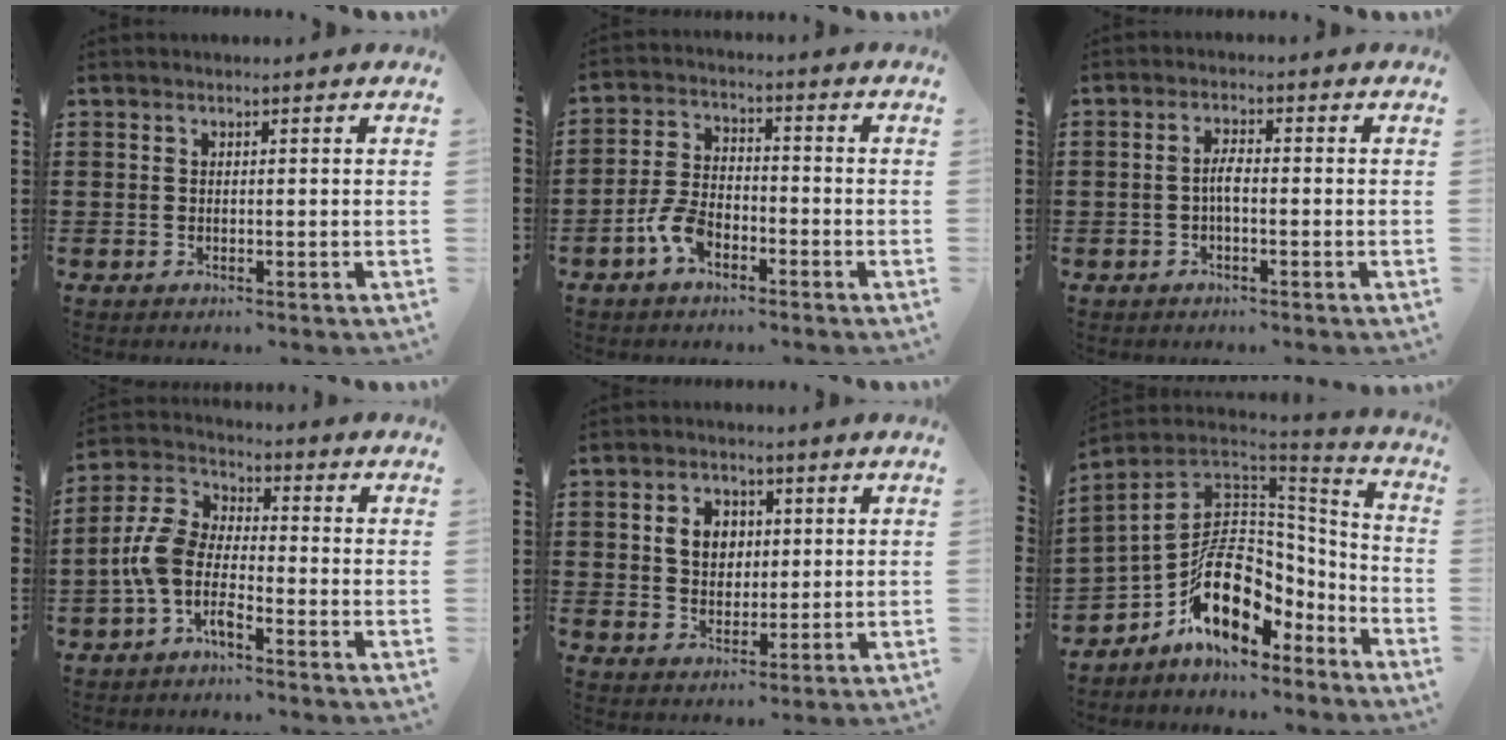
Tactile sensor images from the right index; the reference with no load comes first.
{"total": 5.9, "force": [-3.2, 3.1, 3.9], "torque": [-0.100, 0.001, -0.065]}
{"total": 2.2, "force": [-0.6, 0.9, 2.0], "torque": [-0.045, 0.000, -0.014]}
{"total": 6.7, "force": [-2.9, 3.3, 5.0], "torque": [-0.152, -0.014, -0.069]}
{"total": 5.0, "force": [1.2, 4.1, 2.7], "torque": [-0.060, 0.011, 0.017]}
{"total": 13.3, "force": [-4.4, 8.4, 9.3], "torque": [-0.184, 0.002, -0.084]}